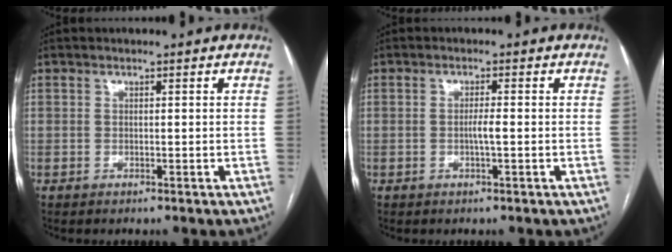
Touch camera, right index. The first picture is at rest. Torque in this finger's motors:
{"motor_torque": [0.22, 0.12, 0.15, 0.05]}